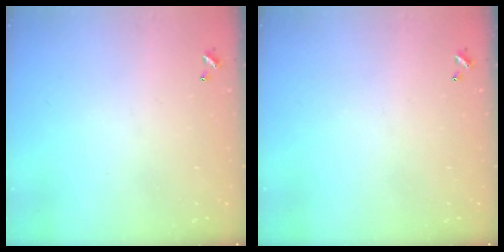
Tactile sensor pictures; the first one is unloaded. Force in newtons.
{"total": 0.0}